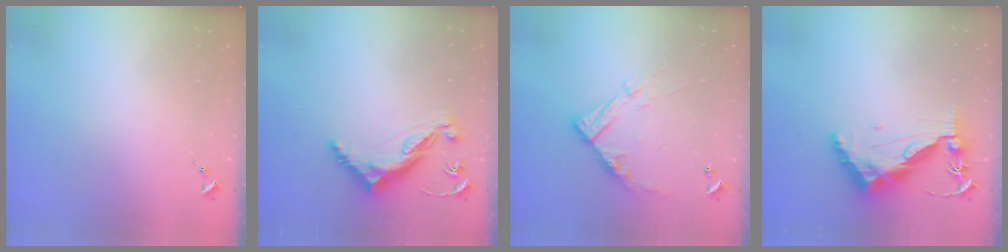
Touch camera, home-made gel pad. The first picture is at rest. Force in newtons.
{"total": 9.5, "press": 9.5, "slide": 0.9}
{"total": 15.4, "press": 15.3, "slide": 1.3}
{"total": 11.8, "press": 11.7, "slide": 1.5}